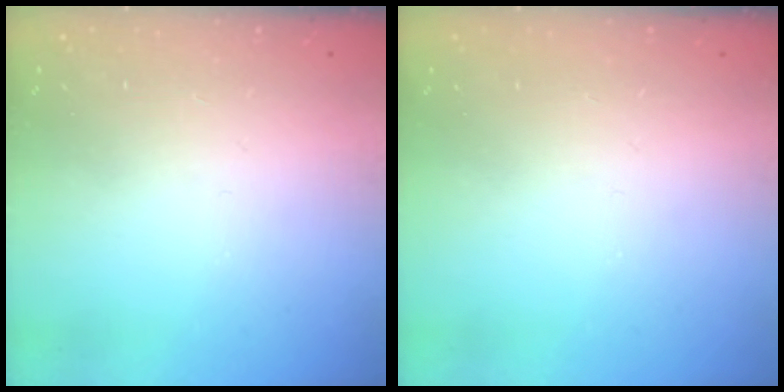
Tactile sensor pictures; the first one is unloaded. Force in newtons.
{"total": 0.0}